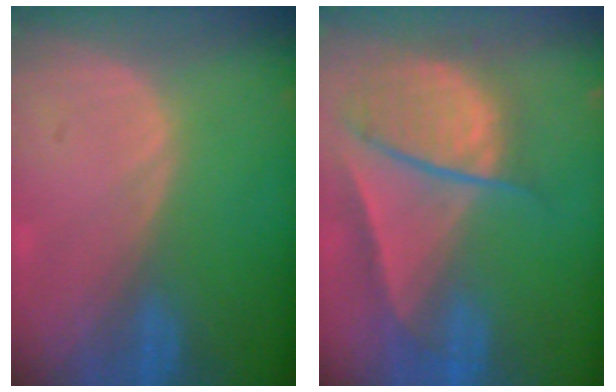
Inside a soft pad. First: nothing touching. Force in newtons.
{"total": 9.3, "press": 8.0, "slide": 4.7}